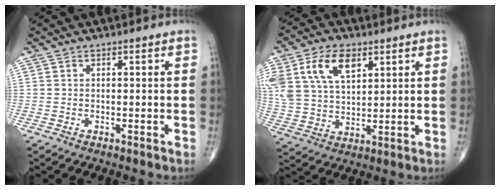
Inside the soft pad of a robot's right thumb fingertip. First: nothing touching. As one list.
[{"total": 15.0, "force": [6.5, 9.0, 10.0], "torque": [-0.200, -0.011, 0.129]}]